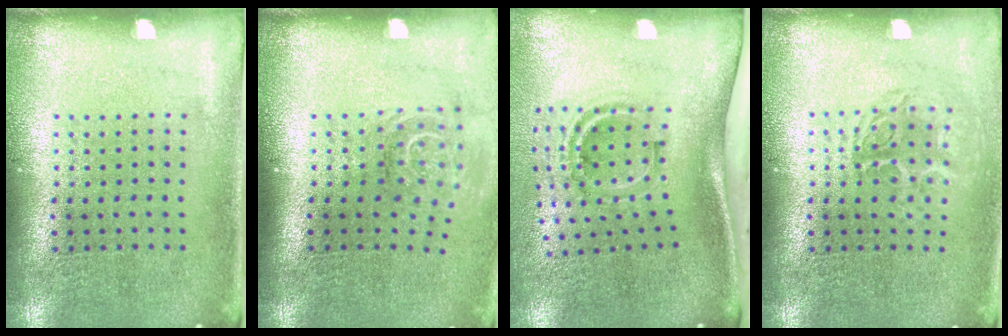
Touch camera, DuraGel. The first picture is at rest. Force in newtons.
{"total": 1.7, "press": 1.1, "slide": 1.3}
{"total": 1.7, "press": 1.1, "slide": 1.3}
{"total": 1.5, "press": 1.2, "slide": 0.8}